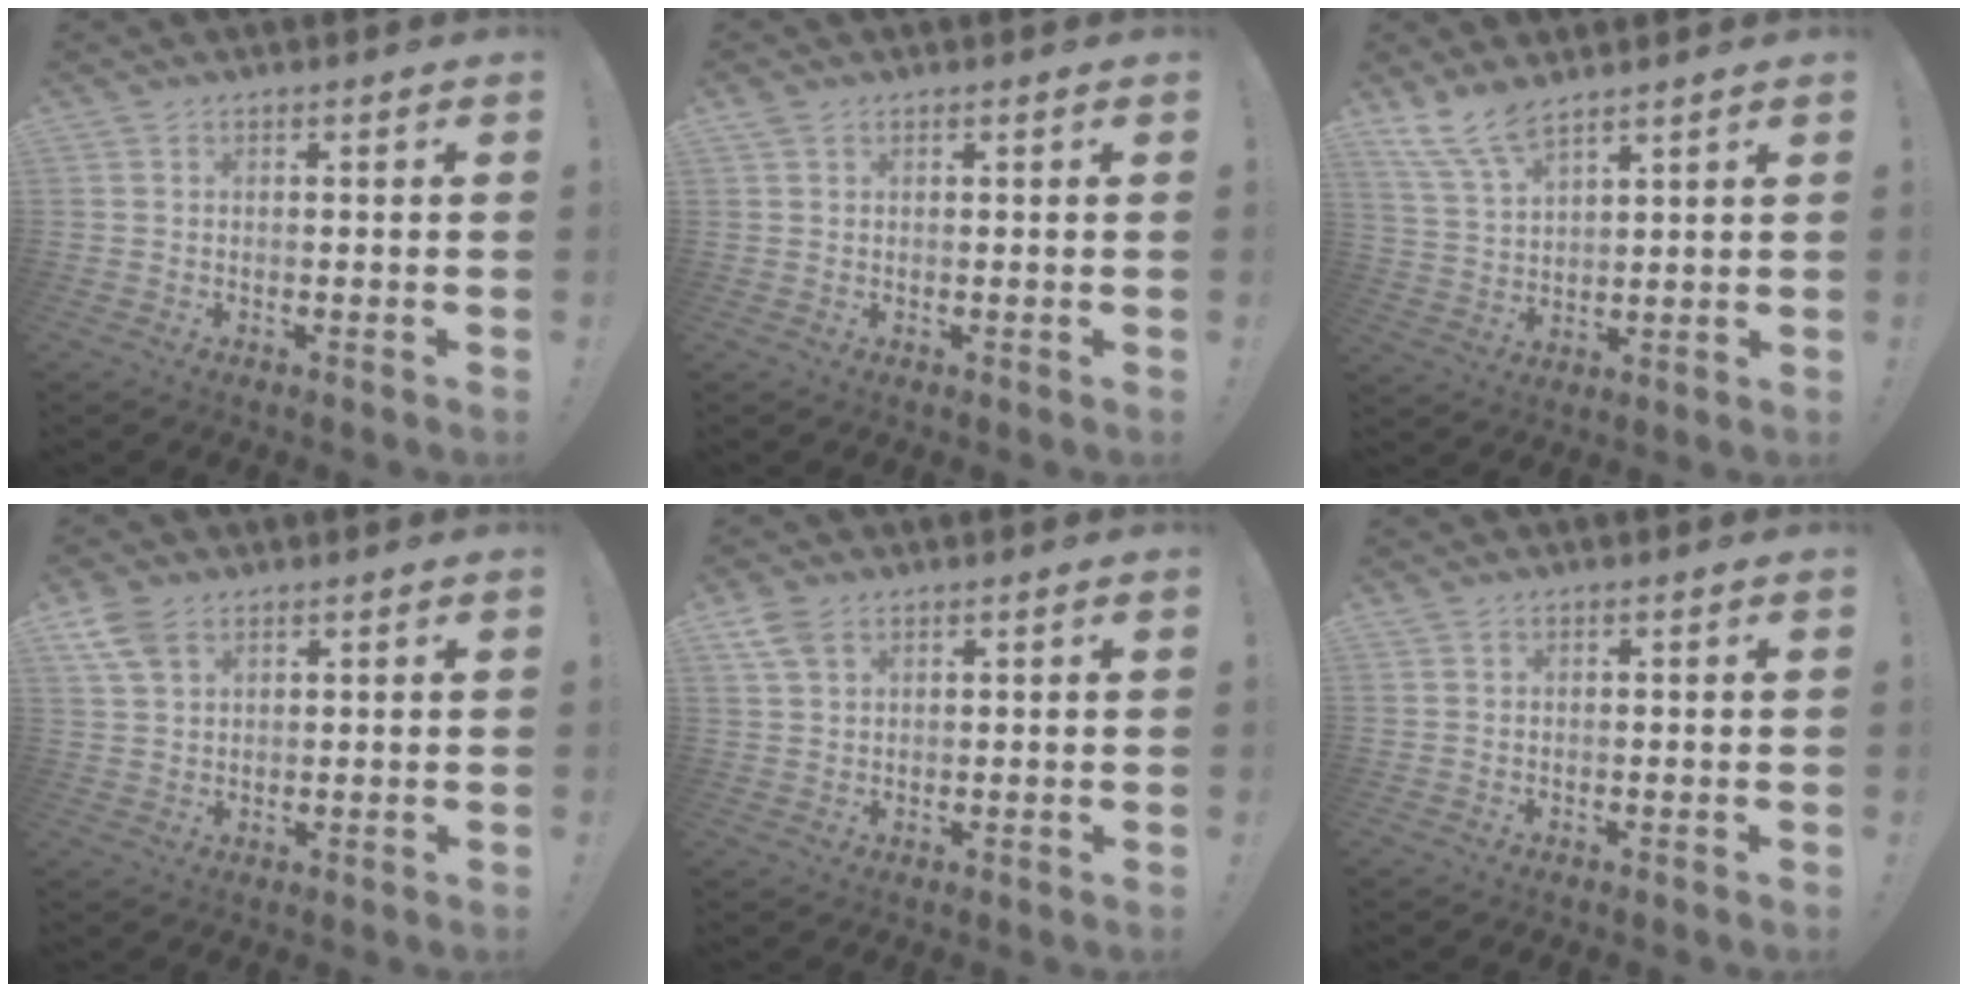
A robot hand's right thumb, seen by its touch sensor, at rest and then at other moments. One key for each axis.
{"total": 1.3, "fx": 1.0, "fy": 0.6, "fz": 0.4, "tx": -0.009, "ty": 0.000, "tz": 0.020}
{"total": 8.8, "fx": 7.5, "fy": 2.6, "fz": 3.7, "tx": -0.080, "ty": -0.043, "tz": 0.144}
{"total": 6.6, "fx": 3.6, "fy": 4.1, "fz": 3.8, "tx": -0.070, "ty": -0.006, "tz": 0.074}
{"total": 5.0, "fx": 2.9, "fy": 2.9, "fz": 2.8, "tx": -0.059, "ty": -0.005, "tz": 0.059}
{"total": 0.0}